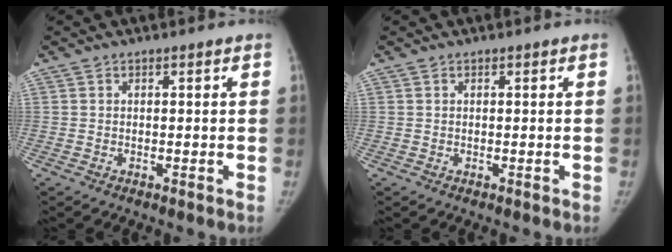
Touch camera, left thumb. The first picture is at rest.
{"total": 0.0}